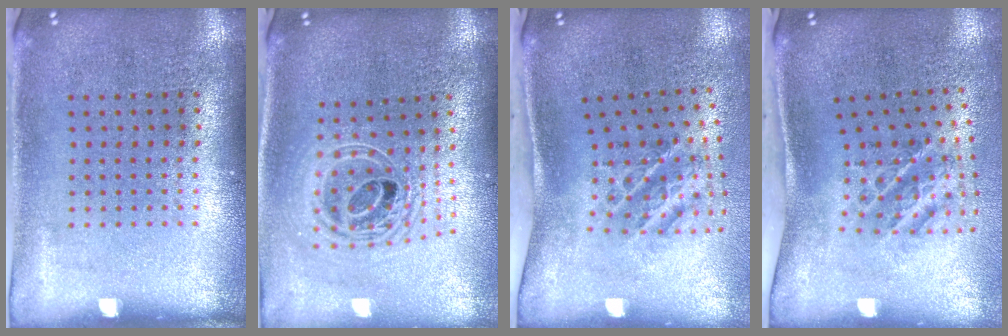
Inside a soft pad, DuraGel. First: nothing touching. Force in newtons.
{"total": 2.2, "press": 1.7, "slide": 1.5}
{"total": 1.6, "press": 1.2, "slide": 1.1}
{"total": 1.6, "press": 1.2, "slide": 1.1}